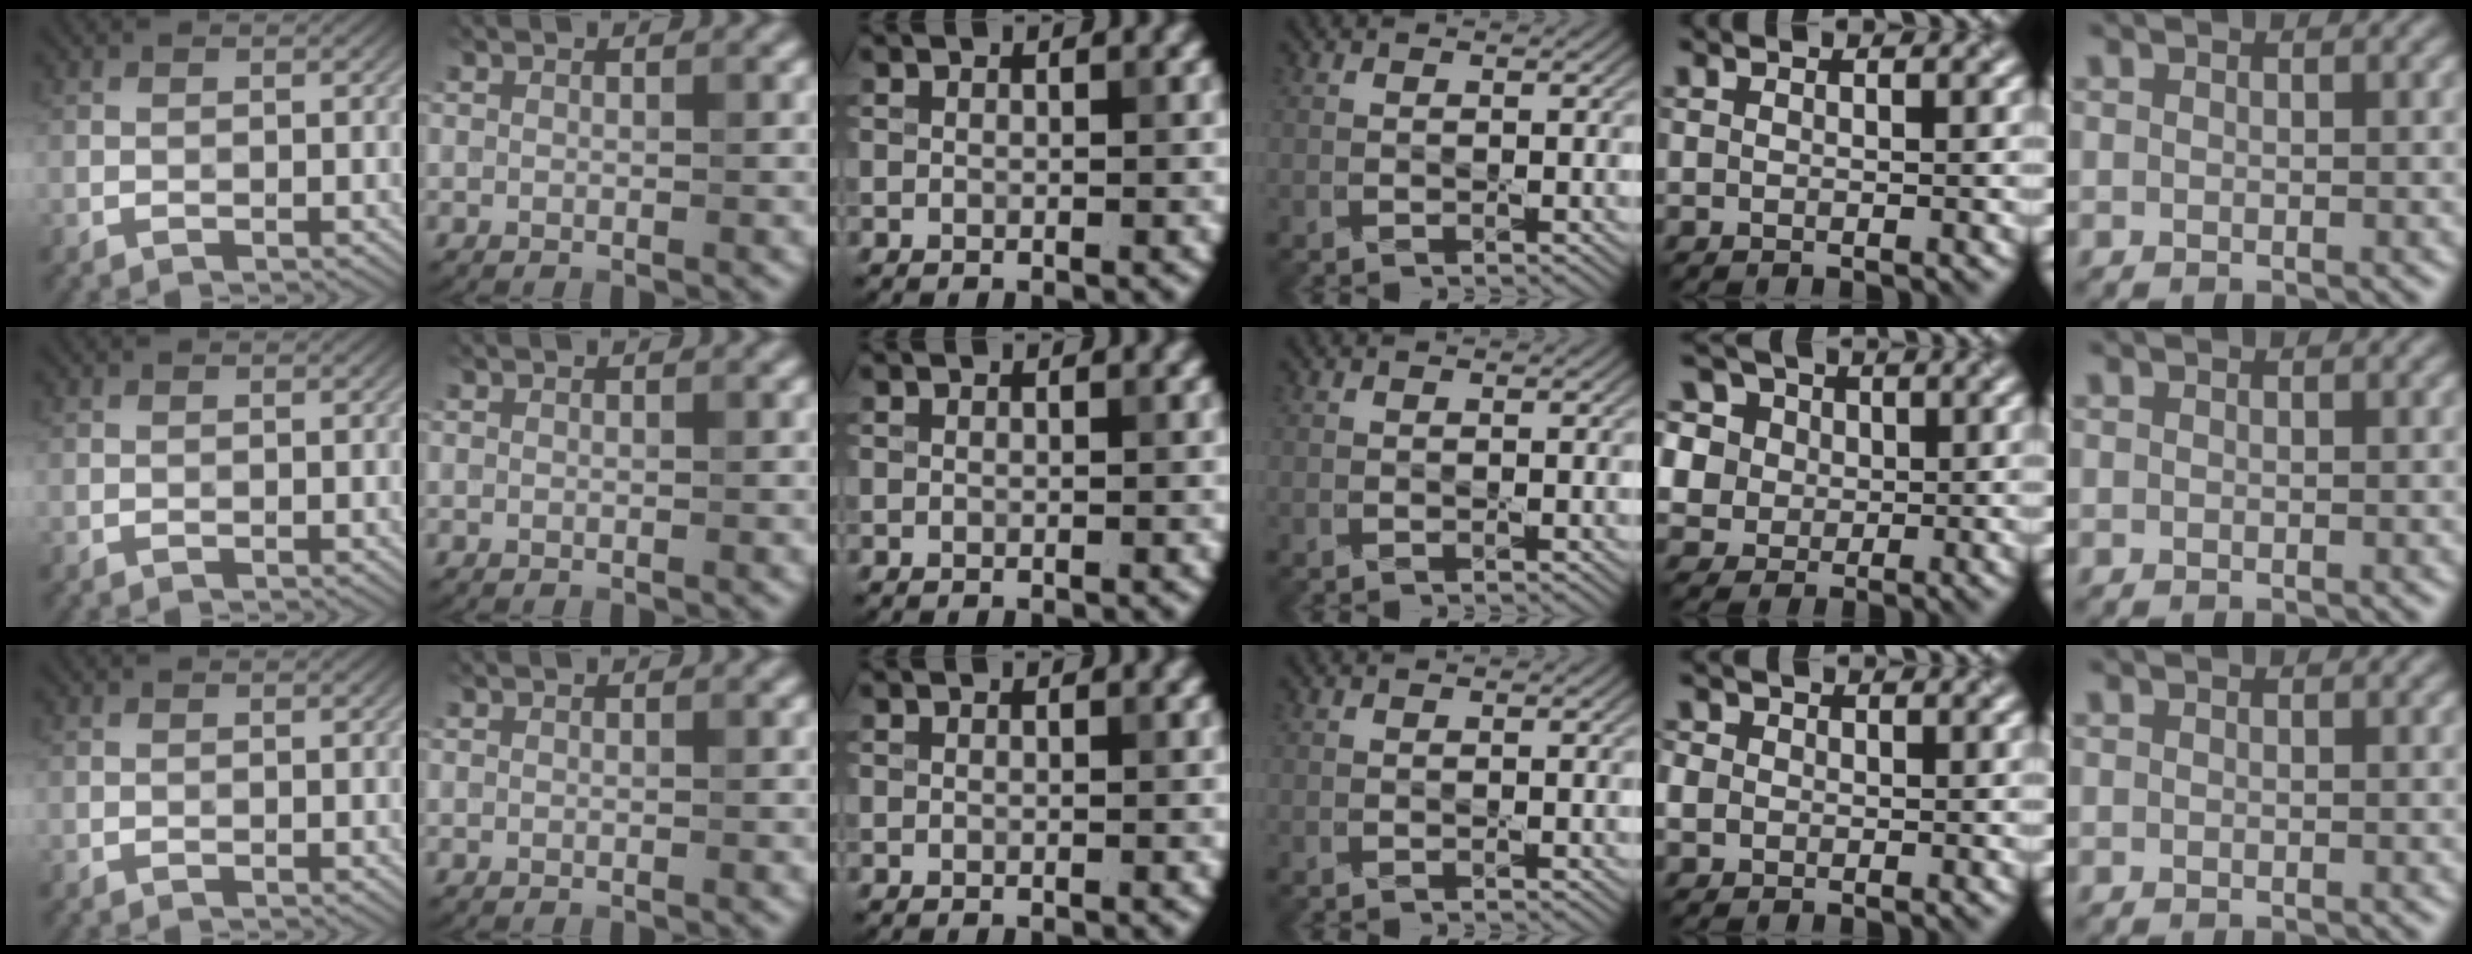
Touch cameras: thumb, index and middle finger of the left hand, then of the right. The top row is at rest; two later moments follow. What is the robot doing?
{"motion": "press", "object": "calculator"}